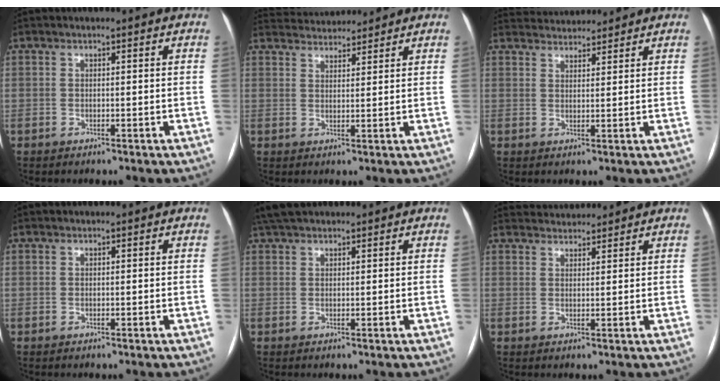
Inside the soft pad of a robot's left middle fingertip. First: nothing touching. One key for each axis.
{"total": 6.8, "fx": 6.7, "fy": 0.9, "fz": 0.9, "tx": -0.022, "ty": 0.027, "tz": 0.103}
{"total": 6.0, "fx": 5.9, "fy": 0.8, "fz": 0.7, "tx": -0.016, "ty": 0.028, "tz": 0.091}
{"total": 0.0}
{"total": 5.4, "fx": 4.6, "fy": 1.7, "fz": 2.3, "tx": -0.042, "ty": 0.036, "tz": 0.083}
{"total": 5.0, "fx": 4.9, "fy": 0.7, "fz": 0.4, "tx": -0.010, "ty": 0.028, "tz": 0.075}